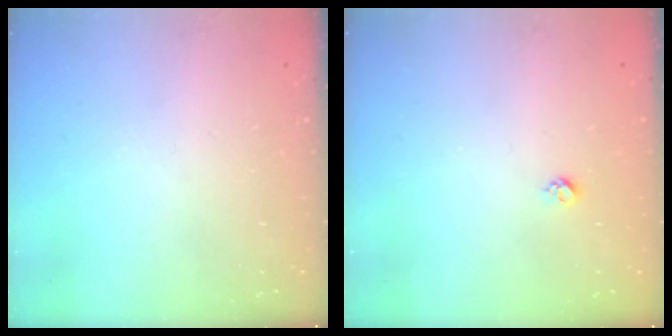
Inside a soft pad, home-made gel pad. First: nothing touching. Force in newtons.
{"total": 3.3, "press": 3.3, "slide": 0.5}